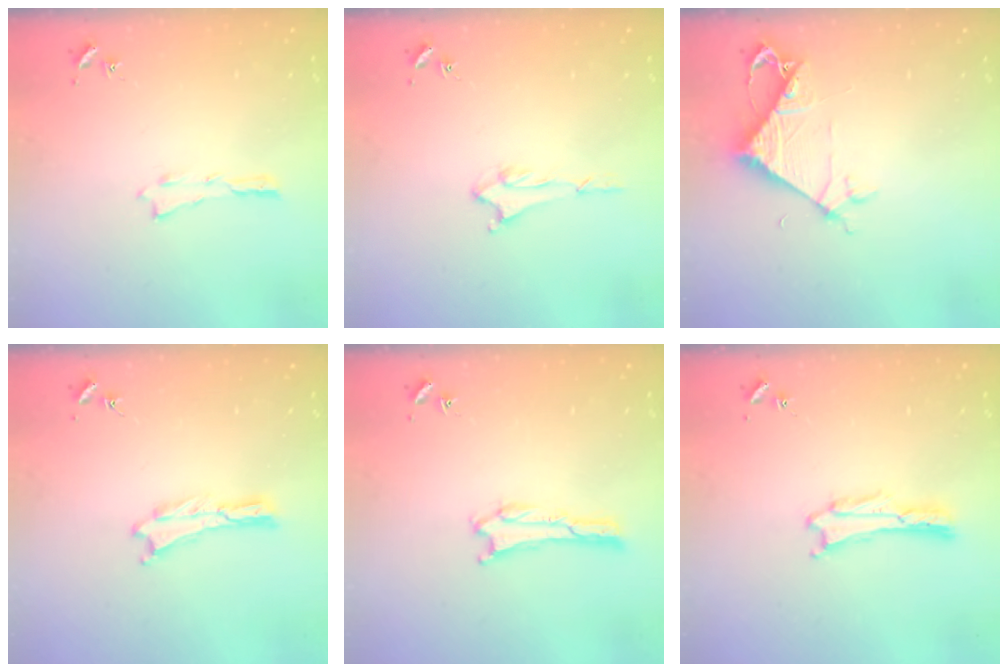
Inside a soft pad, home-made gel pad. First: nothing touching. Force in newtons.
{"total": 1.5, "press": 1.5, "slide": 0.2}
{"total": 6.1, "press": 6.0, "slide": 0.5}
{"total": 0.0}
{"total": 1.3, "press": 1.3, "slide": 0.4}
{"total": 0.0}